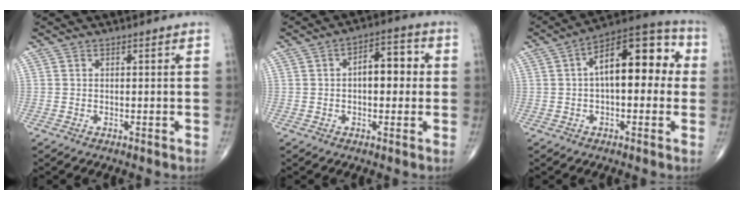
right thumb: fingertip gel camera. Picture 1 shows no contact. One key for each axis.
{"total": 7.8, "fx": 0.5, "fy": 4.2, "fz": 6.5, "tx": -0.072, "ty": 0.021, "tz": -0.001}
{"total": 15.7, "fx": 2.0, "fy": 7.7, "fz": 13.5, "tx": -0.177, "ty": 0.045, "tz": 0.021}